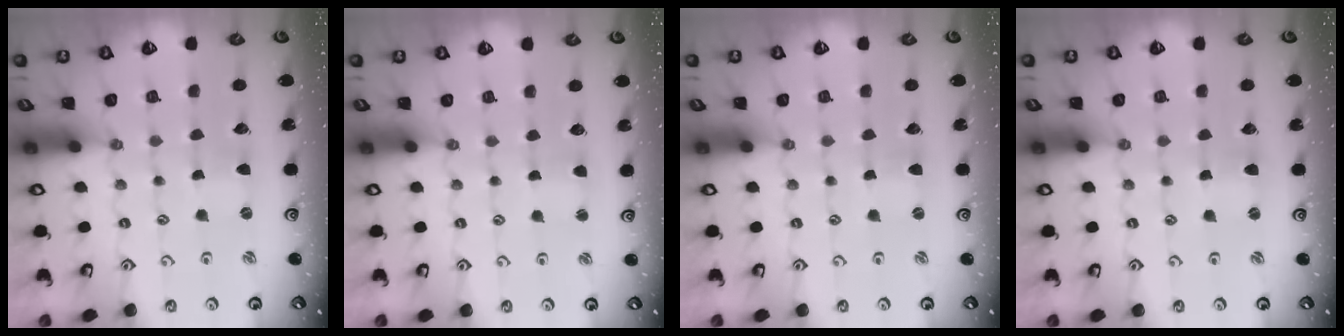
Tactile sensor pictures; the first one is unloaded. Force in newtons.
{"total": 1.7, "press": 1.7, "slide": 0.2}
{"total": 0.0}
{"total": 0.0}